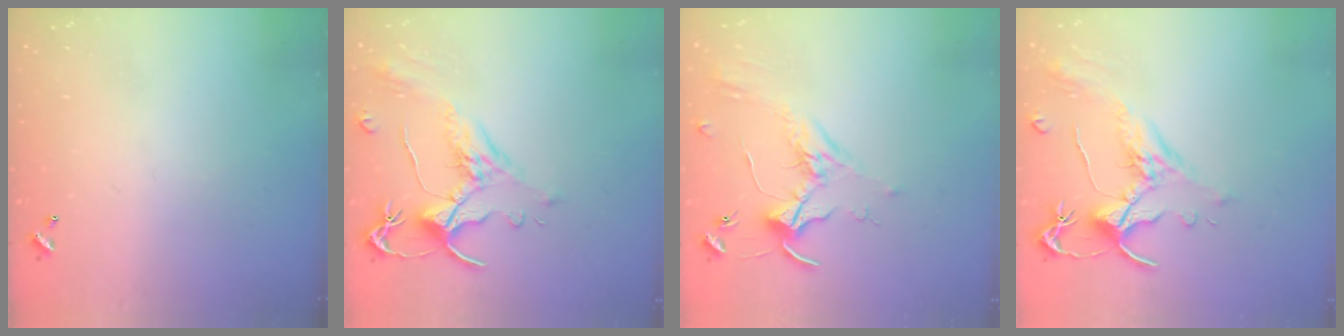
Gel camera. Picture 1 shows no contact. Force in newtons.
{"total": 1.6, "press": 1.1, "slide": 1.1}
{"total": 1.7, "press": 1.7, "slide": 0.4}
{"total": 1.8, "press": 1.2, "slide": 1.3}